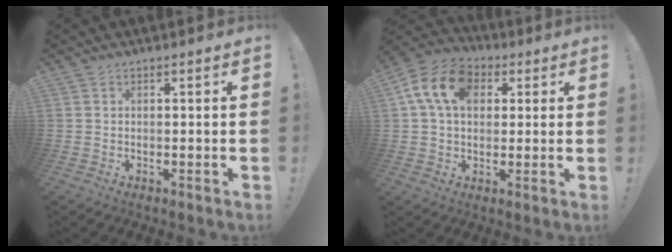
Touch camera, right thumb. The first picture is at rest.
{"total": 14.7, "force": [4.5, 10.4, 9.4], "torque": [-0.163, 0.004, 0.089]}